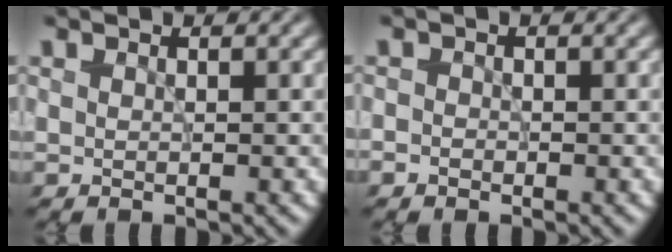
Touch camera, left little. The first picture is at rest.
{"total": 0.8, "force": [-0.4, 0.6, 0.2], "torque": [-0.003, -0.002, -0.009]}